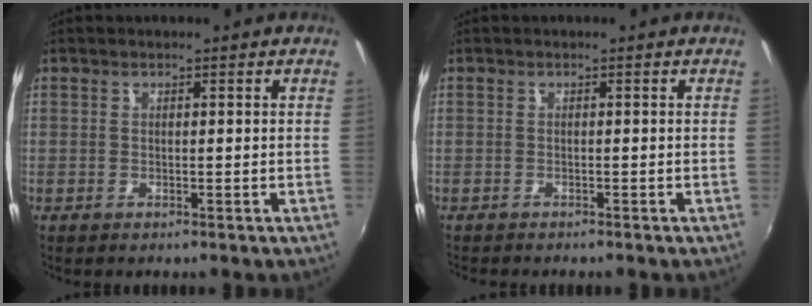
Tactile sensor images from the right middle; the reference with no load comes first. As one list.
[{"total": 1.5, "force": [-1.4, 0.2, 0.4], "torque": [-0.012, -0.009, -0.021]}]